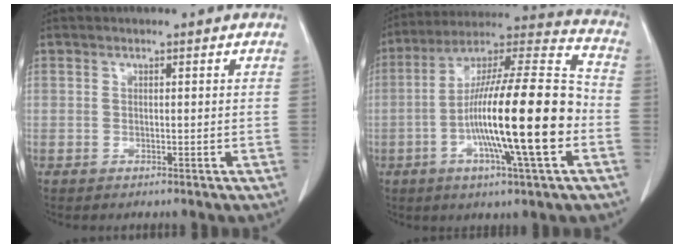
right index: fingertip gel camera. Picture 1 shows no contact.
{"total": 21.5, "force": [-5.0, 1.5, 20.8], "torque": [-0.357, -0.003, -0.088]}